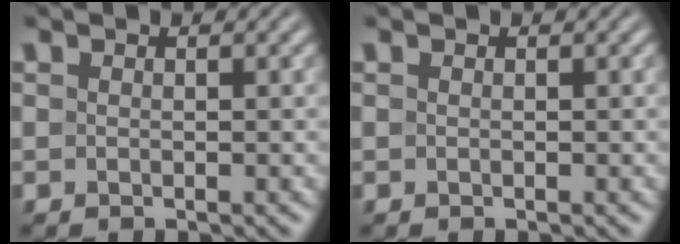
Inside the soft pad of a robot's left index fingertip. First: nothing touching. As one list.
[{"total": 0.0}]